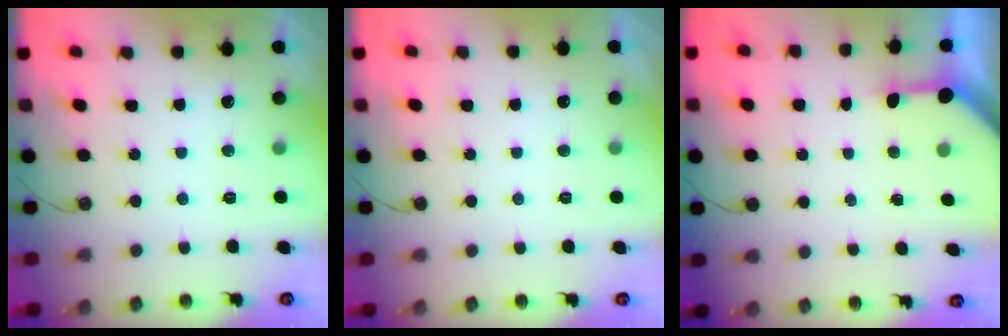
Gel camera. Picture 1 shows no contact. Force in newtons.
{"total": 0.0}
{"total": 3.3, "press": 3.3, "slide": 0.3}